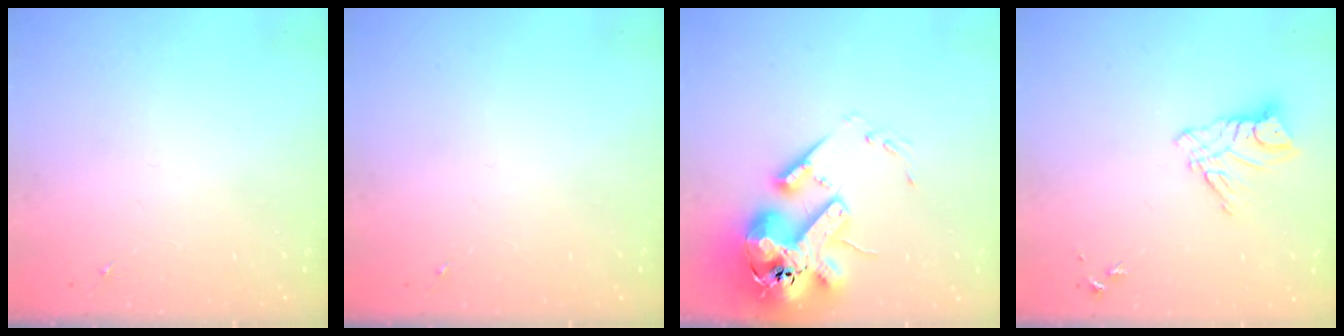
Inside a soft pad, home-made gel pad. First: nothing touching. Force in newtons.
{"total": 0.0}
{"total": 21.9, "press": 21.5, "slide": 4.0}
{"total": 9.9, "press": 9.8, "slide": 1.1}